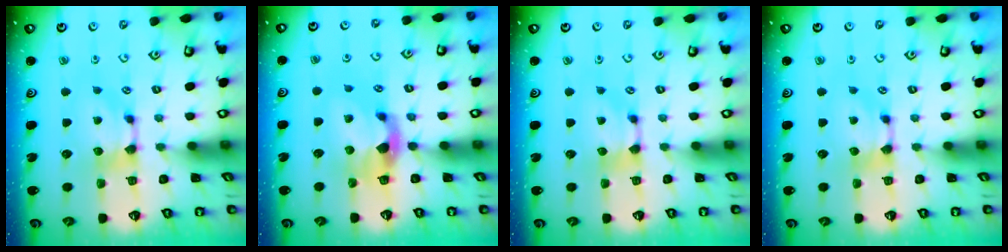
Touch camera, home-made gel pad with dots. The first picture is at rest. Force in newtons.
{"total": 2.8, "press": 2.5, "slide": 1.3}
{"total": 0.6, "press": 0.2, "slide": 0.6}
{"total": 0.0}